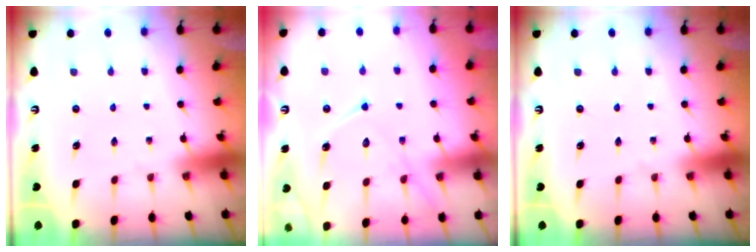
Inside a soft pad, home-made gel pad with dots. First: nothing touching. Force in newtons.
{"total": 12.3, "press": 12.2, "slide": 1.2}
{"total": 0.0}